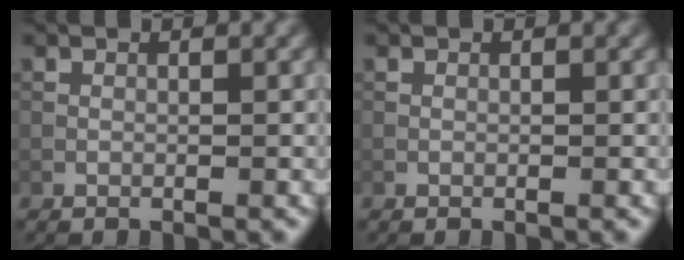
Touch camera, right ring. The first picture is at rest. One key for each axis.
{"total": 0.0}